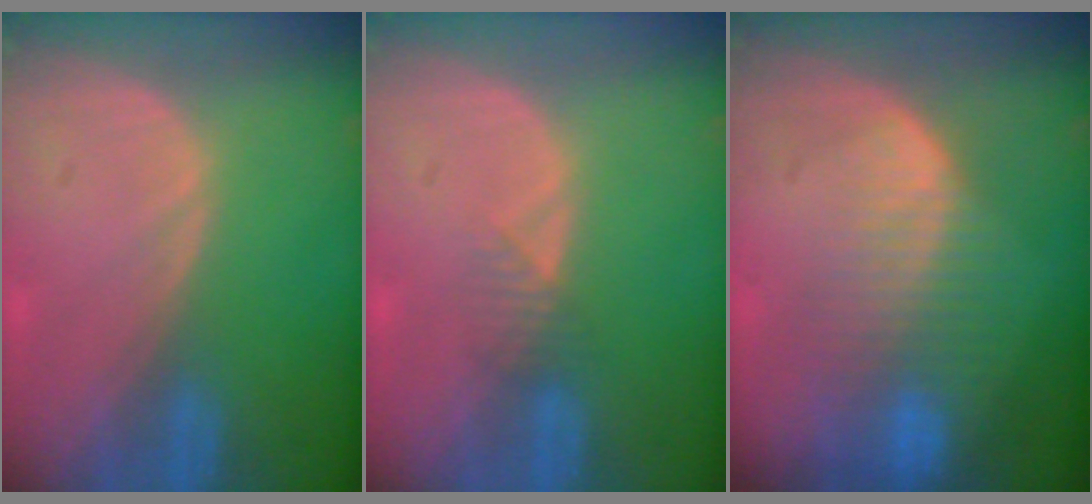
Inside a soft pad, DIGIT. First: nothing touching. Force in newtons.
{"total": 1.9, "press": 1.6, "slide": 1.0}
{"total": 8.6, "press": 7.4, "slide": 4.4}